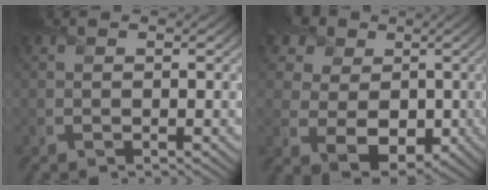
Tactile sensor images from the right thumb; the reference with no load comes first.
{"total": 10.6, "force": [2.5, 8.7, 5.4], "torque": [-0.132, 0.008, 0.032]}